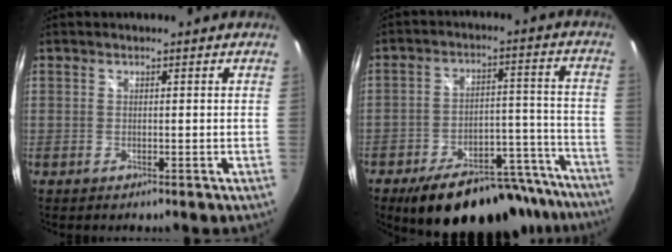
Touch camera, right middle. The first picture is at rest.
{"total": 23.7, "force": [-19.5, 8.9, 10.0], "torque": [-0.154, 0.031, -0.242]}